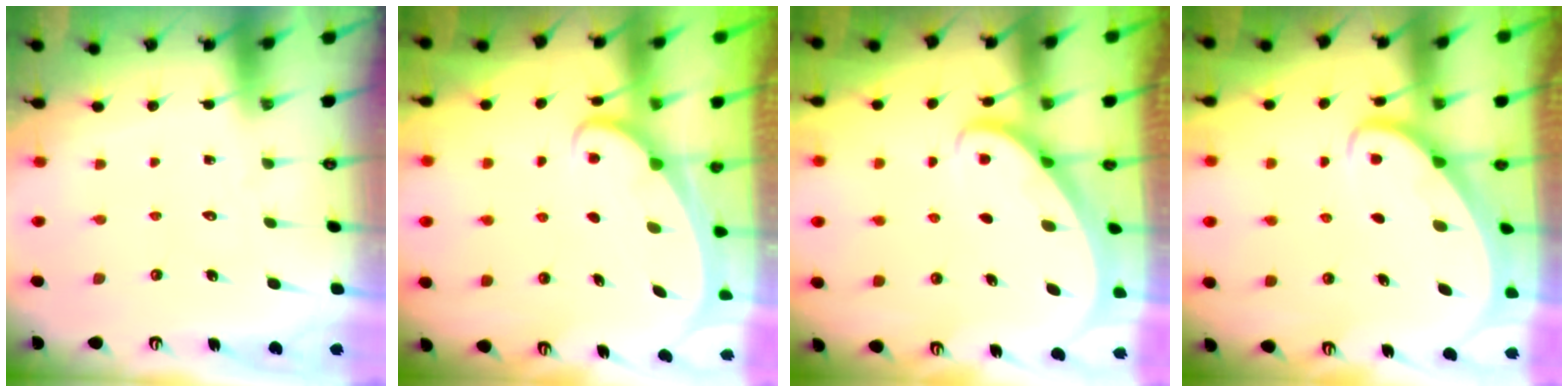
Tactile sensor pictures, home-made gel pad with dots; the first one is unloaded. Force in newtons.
{"total": 2.1, "press": 2.0, "slide": 0.3}
{"total": 2.3, "press": 2.3, "slide": 0.3}
{"total": 2.4, "press": 2.4, "slide": 0.2}